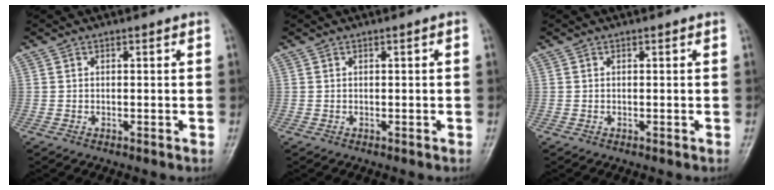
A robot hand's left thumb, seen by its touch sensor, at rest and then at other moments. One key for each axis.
{"total": 0.6, "fx": -0.1, "fy": 0.1, "fz": 0.6, "tx": -0.008, "ty": 0.002, "tz": 0.001}
{"total": 0.0}